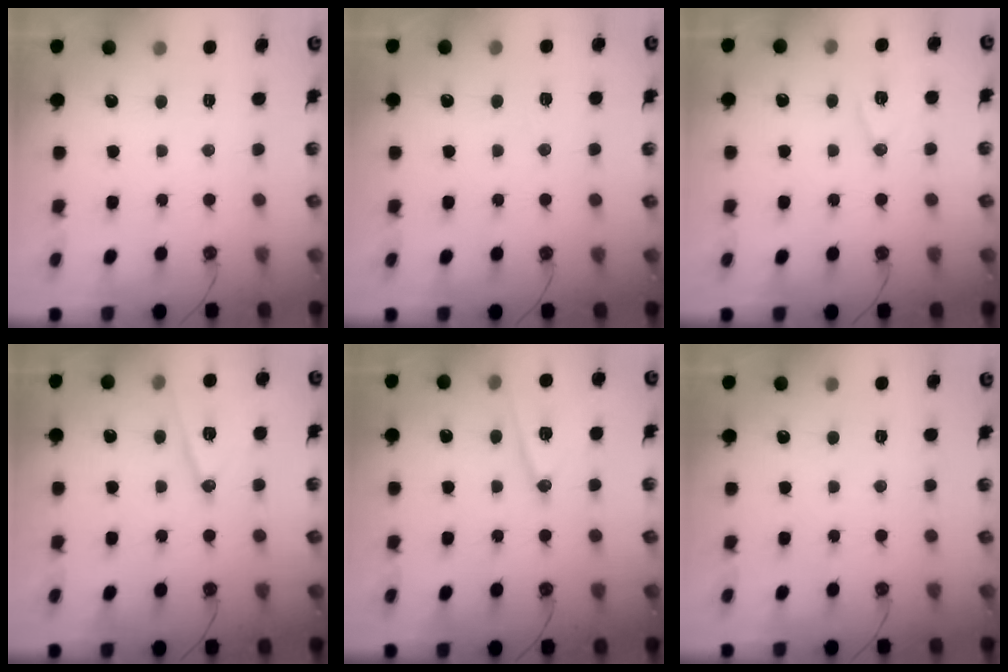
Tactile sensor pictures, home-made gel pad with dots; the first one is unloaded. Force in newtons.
{"total": 4.5, "press": 4.1, "slide": 1.8}
{"total": 9.2, "press": 8.4, "slide": 3.7}
{"total": 12.7, "press": 12.2, "slide": 3.3}
{"total": 12.7, "press": 12.2, "slide": 3.5}
{"total": 0.0}